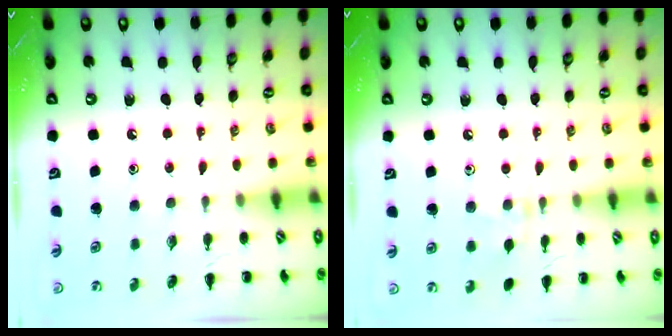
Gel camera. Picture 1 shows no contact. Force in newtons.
{"total": 7.0, "press": 6.7, "slide": 1.9}